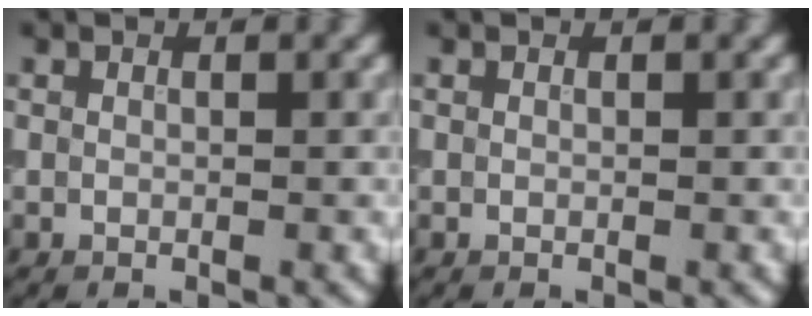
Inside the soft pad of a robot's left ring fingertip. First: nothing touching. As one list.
[{"total": 0.0}]